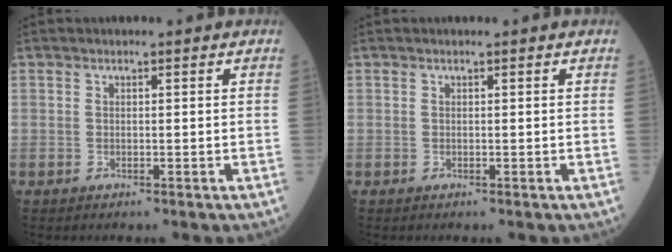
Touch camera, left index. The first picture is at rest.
{"total": 0.0}